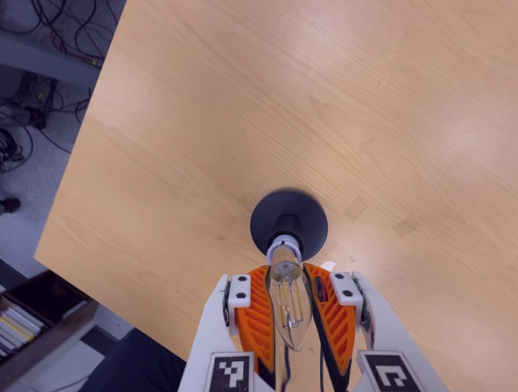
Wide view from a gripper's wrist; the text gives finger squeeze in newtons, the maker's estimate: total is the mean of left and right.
{"total": 21.4, "left": 21.8, "right": 21.0}